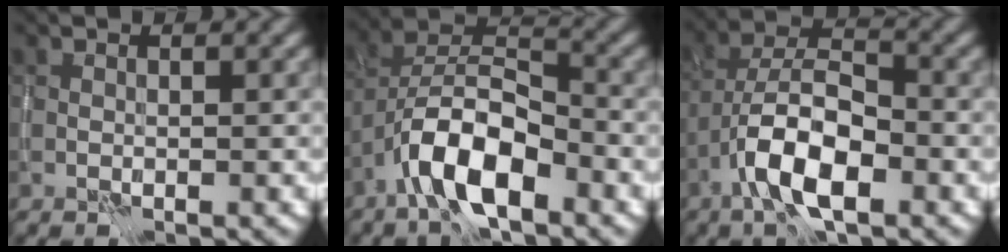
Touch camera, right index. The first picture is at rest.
{"total": 7.5, "force": [-4.3, 2.9, 5.4], "torque": [-0.093, 0.014, -0.085]}
{"total": 7.2, "force": [-3.5, 2.9, 5.5], "torque": [-0.100, 0.010, -0.072]}